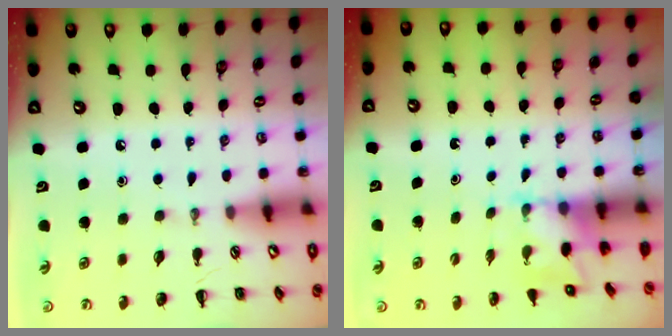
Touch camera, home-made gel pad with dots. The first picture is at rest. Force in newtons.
{"total": 2.4, "press": 2.3, "slide": 0.8}